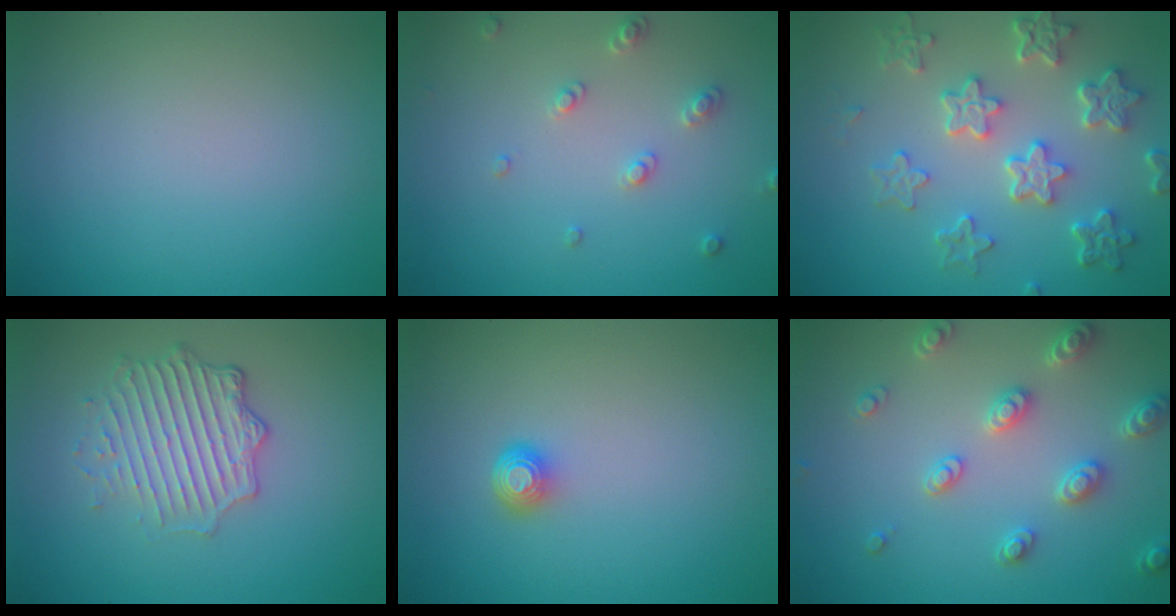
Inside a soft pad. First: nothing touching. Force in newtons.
{"total": 1.9, "press": 1.8, "slide": 0.5}
{"total": 5.8, "press": 4.5, "slide": 3.6}
{"total": 4.8, "press": 3.6, "slide": 3.2}
{"total": 1.5, "press": 1.1, "slide": 1.1}
{"total": 3.6, "press": 3.2, "slide": 1.6}